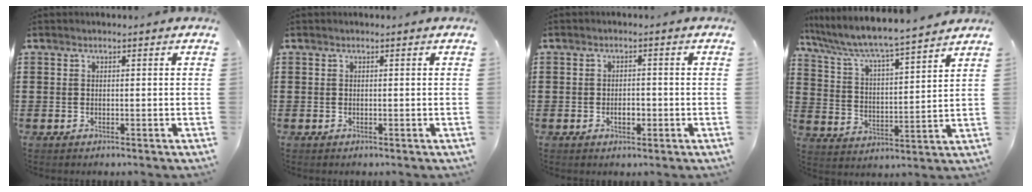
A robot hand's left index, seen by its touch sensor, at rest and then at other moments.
{"total": 0.0}
{"total": 2.5, "force": [-0.5, 1.3, 2.1], "torque": [-0.041, 0.003, -0.010]}
{"total": 5.4, "force": [5.0, -0.1, 2.2], "torque": [-0.067, -0.038, 0.076]}